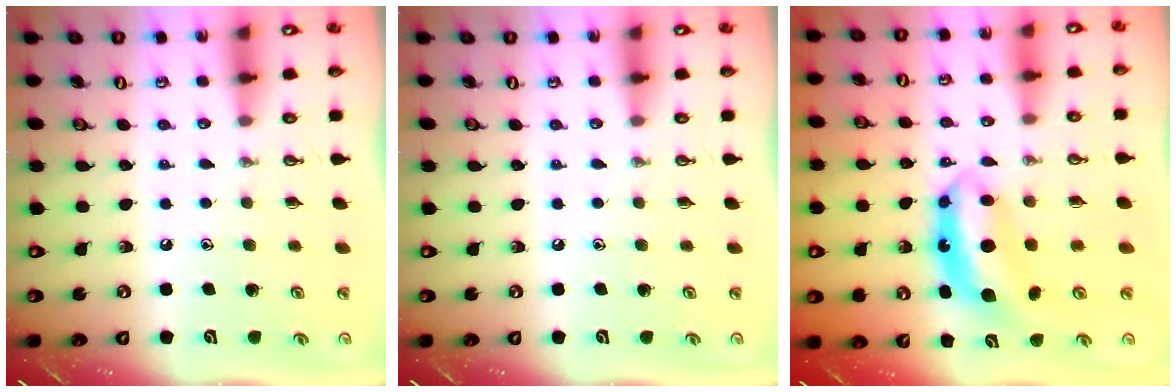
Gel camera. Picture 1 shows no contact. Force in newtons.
{"total": 0.0}
{"total": 7.5, "press": 7.5, "slide": 0.6}